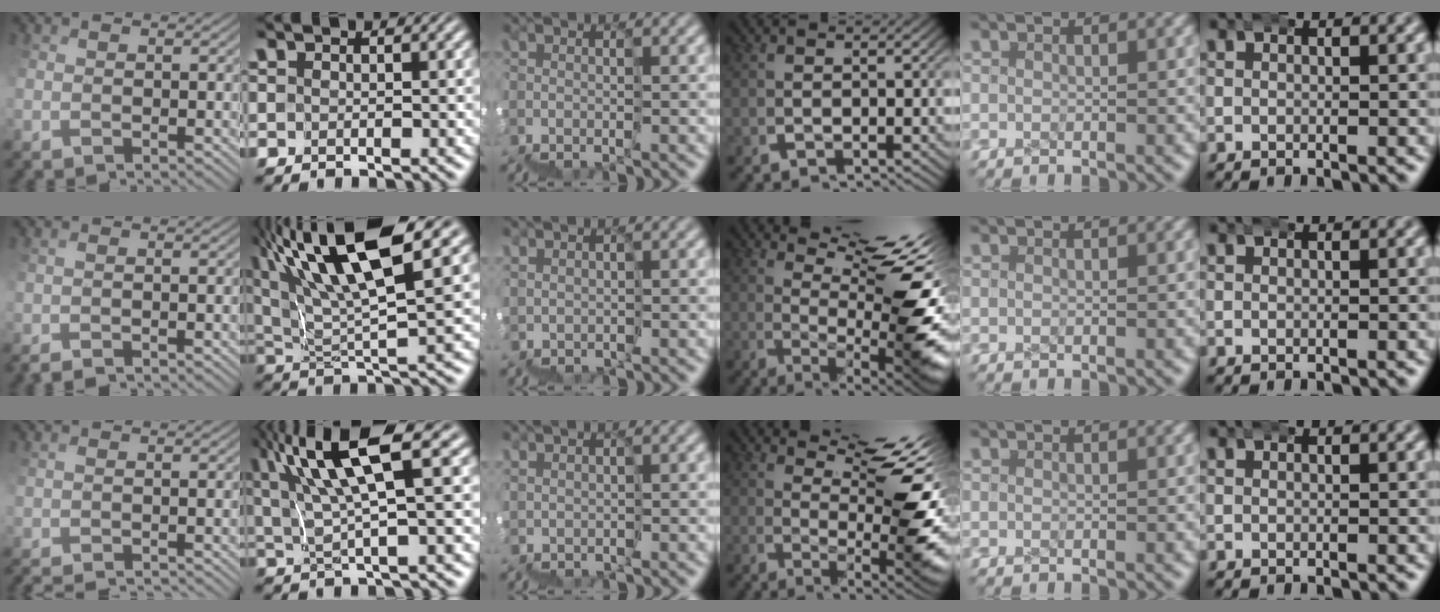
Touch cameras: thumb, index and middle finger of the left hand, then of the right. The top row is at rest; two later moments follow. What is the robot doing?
{"motion": "wrap", "object": "ethernet cable"}